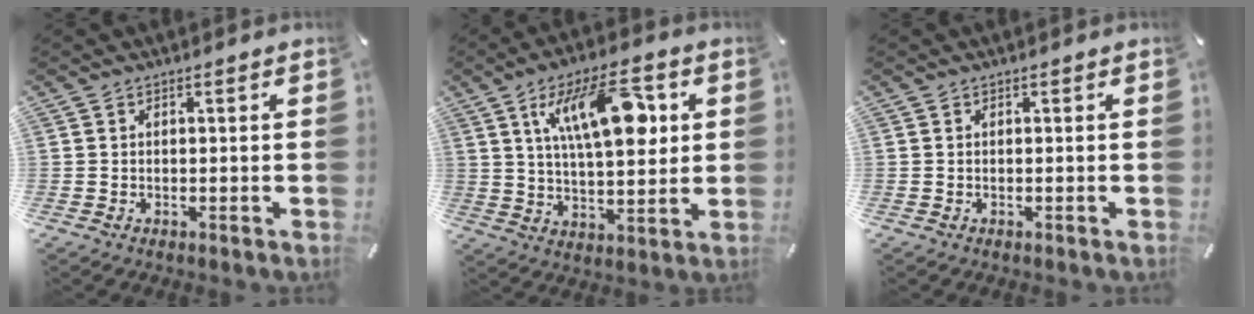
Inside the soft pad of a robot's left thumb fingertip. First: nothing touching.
{"total": 18.5, "force": [6.4, 8.3, 15.2], "torque": [-0.243, 0.000, 0.100]}
{"total": 0.0}